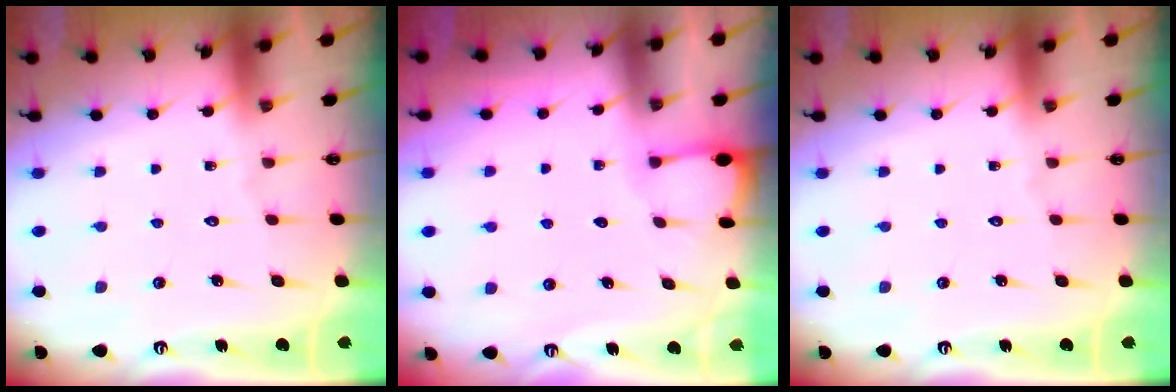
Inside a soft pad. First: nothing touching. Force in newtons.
{"total": 2.0, "press": 2.0, "slide": 0.2}
{"total": 0.0}